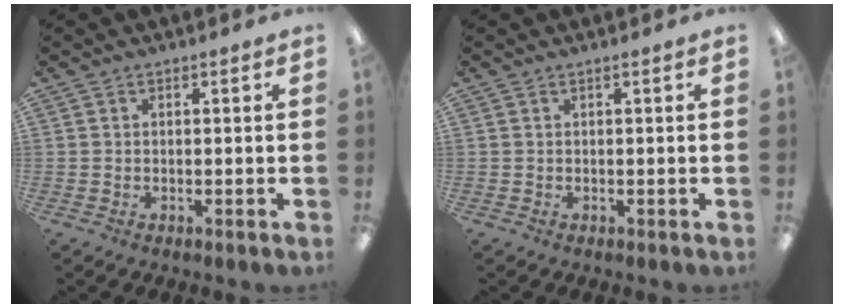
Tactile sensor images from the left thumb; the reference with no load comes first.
{"total": 0.0}